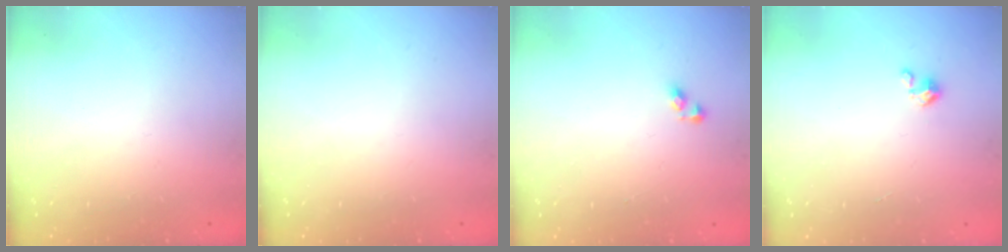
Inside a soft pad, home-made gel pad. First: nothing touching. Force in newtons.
{"total": 0.0}
{"total": 3.7, "press": 3.6, "slide": 0.6}
{"total": 2.5, "press": 2.5, "slide": 0.3}